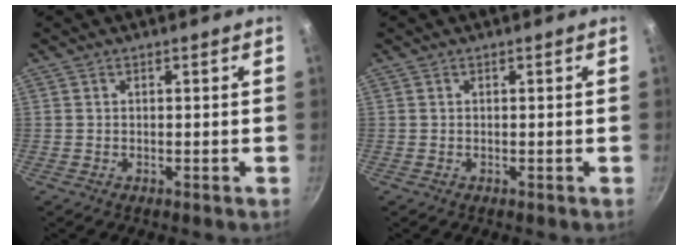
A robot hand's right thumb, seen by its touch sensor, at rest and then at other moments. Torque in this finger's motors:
{"motor_torque": [-0.07, 0.07, 0.04, 0.04, 0.00]}